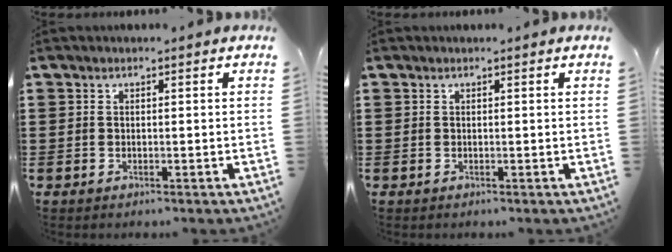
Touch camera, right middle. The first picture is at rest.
{"total": 0.0}